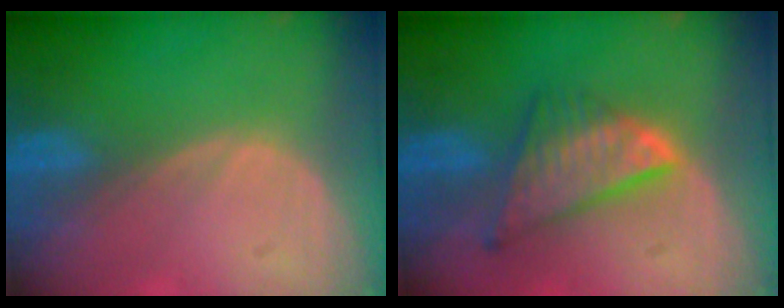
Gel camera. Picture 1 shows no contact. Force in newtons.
{"total": 8.3, "press": 7.1, "slide": 4.2}